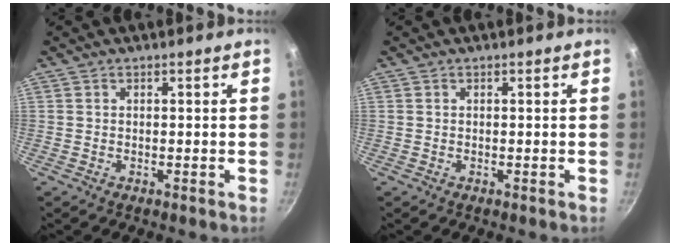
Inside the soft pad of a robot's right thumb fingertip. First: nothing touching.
{"total": 0.0}